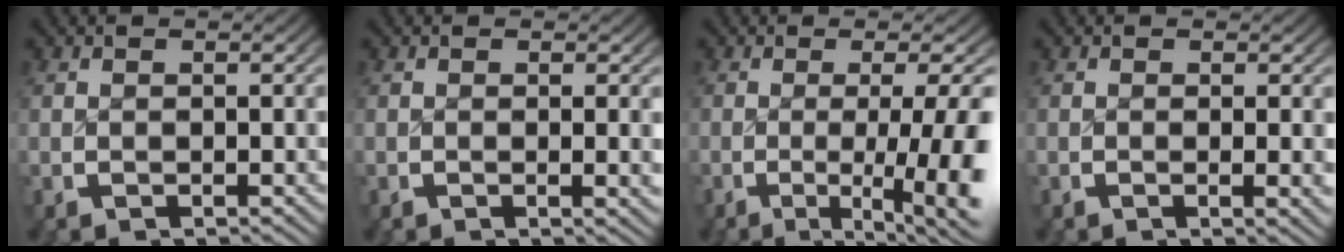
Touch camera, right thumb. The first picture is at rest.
{"total": 1.2, "force": [0.1, 0.2, 1.2], "torque": [-0.015, -0.003, 0.000]}
{"total": 8.0, "force": [-2.1, 3.1, 7.0], "torque": [-0.117, -0.024, -0.022]}
{"total": 1.5, "force": [-0.1, 0.2, 1.5], "torque": [-0.020, -0.003, -0.002]}